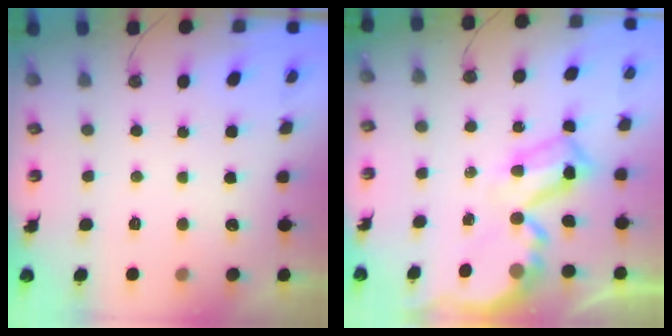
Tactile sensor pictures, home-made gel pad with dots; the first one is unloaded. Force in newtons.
{"total": 8.2, "press": 8.2, "slide": 0.7}